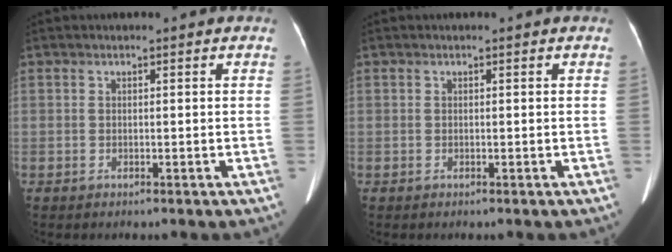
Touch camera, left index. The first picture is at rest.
{"total": 0.0}